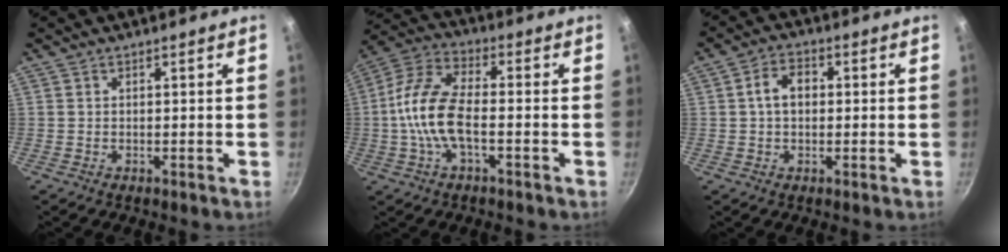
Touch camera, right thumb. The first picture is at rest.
{"total": 12.7, "force": [-2.1, 5.8, 11.1], "torque": [-0.220, 0.034, -0.058]}
{"total": 5.5, "force": [0.5, 3.9, 3.8], "torque": [-0.050, 0.016, 0.001]}